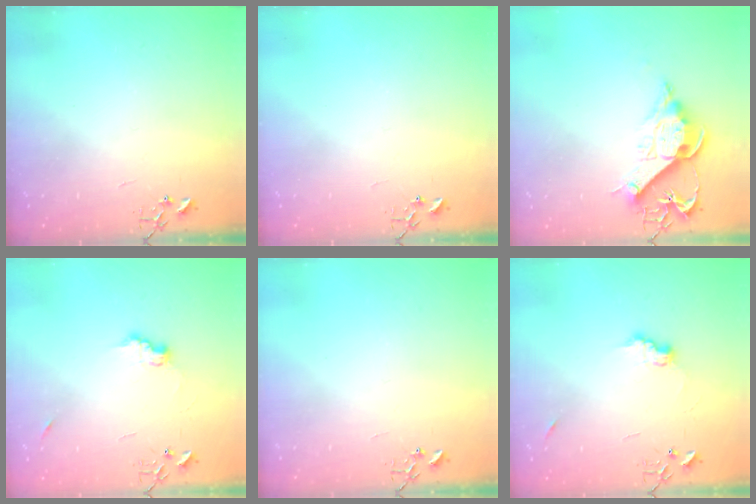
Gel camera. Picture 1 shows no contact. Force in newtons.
{"total": 0.0}
{"total": 11.5, "press": 11.4, "slide": 1.8}
{"total": 7.9, "press": 7.9, "slide": 0.4}
{"total": 0.0}
{"total": 7.9, "press": 7.9, "slide": 0.4}